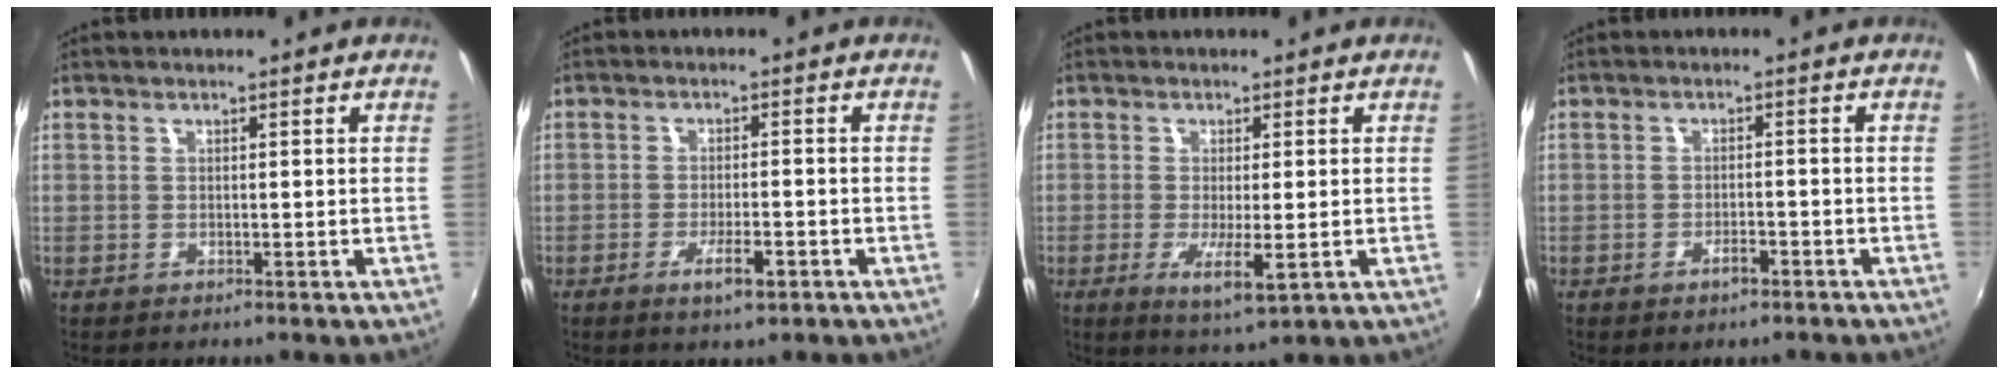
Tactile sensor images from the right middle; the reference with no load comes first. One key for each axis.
{"total": 4.4, "fx": -2.5, "fy": 1.1, "fz": 3.5, "tx": -0.073, "ty": -0.009, "tz": -0.041}
{"total": 5.3, "fx": -1.4, "fy": 0.8, "fz": 5.1, "tx": -0.102, "ty": -0.019, "tz": -0.023}
{"total": 4.2, "fx": -2.9, "fy": 1.6, "fz": 2.6, "tx": -0.052, "ty": -0.002, "tz": -0.043}